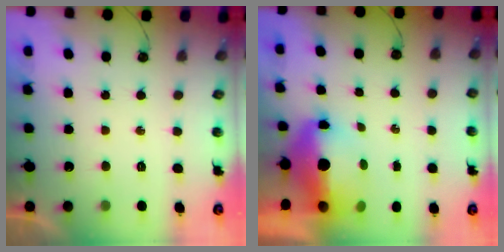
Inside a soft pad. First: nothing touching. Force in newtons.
{"total": 9.0, "press": 9.0, "slide": 1.0}